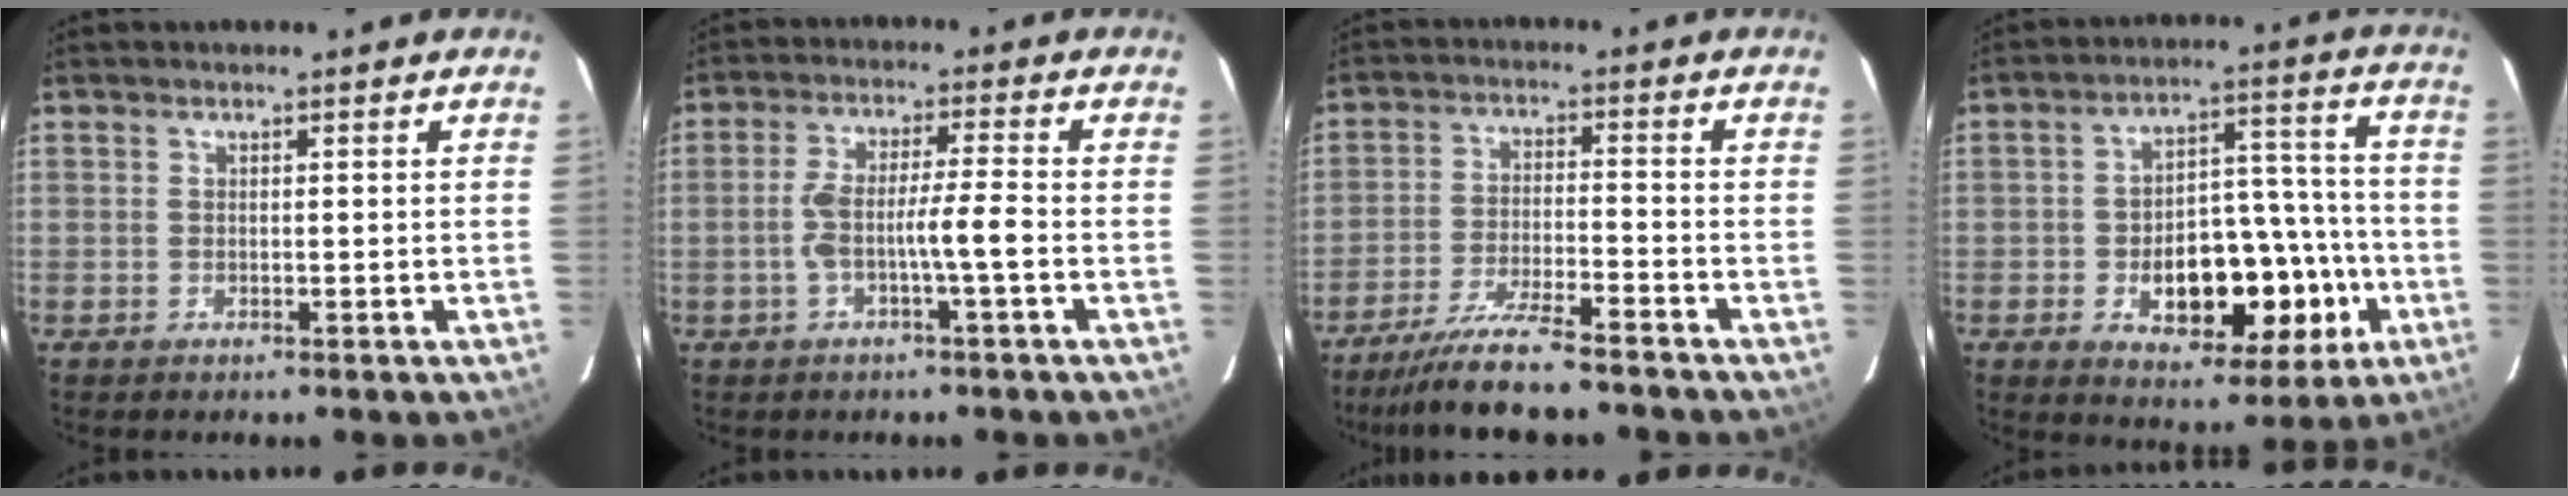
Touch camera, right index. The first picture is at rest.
{"total": 6.3, "force": [-1.7, -0.1, 6.0], "torque": [-0.119, 0.014, -0.029]}
{"total": 9.7, "force": [-8.3, 0.2, 5.0], "torque": [-0.085, -0.028, -0.141]}
{"total": 15.6, "force": [-4.4, 7.7, 12.9], "torque": [-0.178, 0.029, -0.052]}